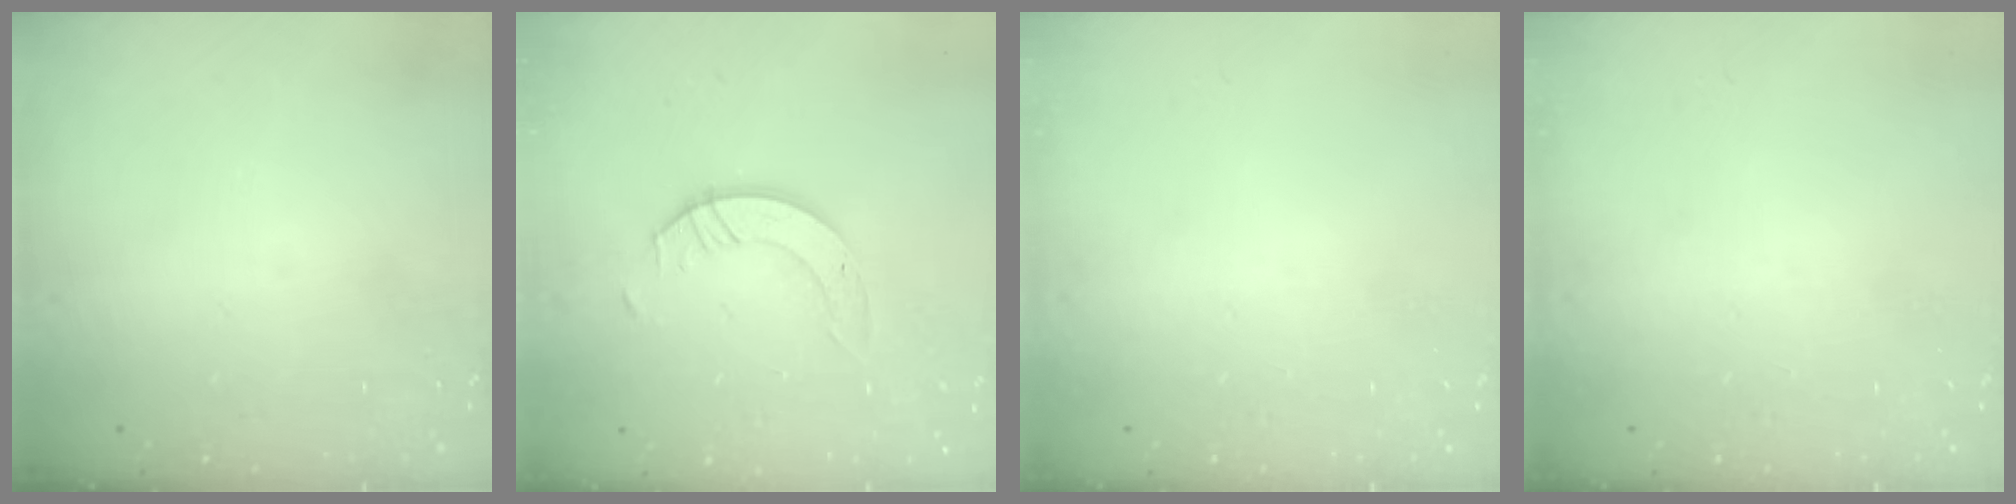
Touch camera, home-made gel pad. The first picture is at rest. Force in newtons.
{"total": 4.8, "press": 4.7, "slide": 0.4}
{"total": 0.0}
{"total": 0.0}